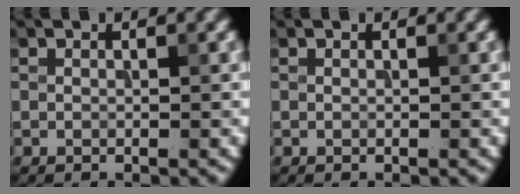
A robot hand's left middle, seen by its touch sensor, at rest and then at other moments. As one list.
[{"total": 0.0}]